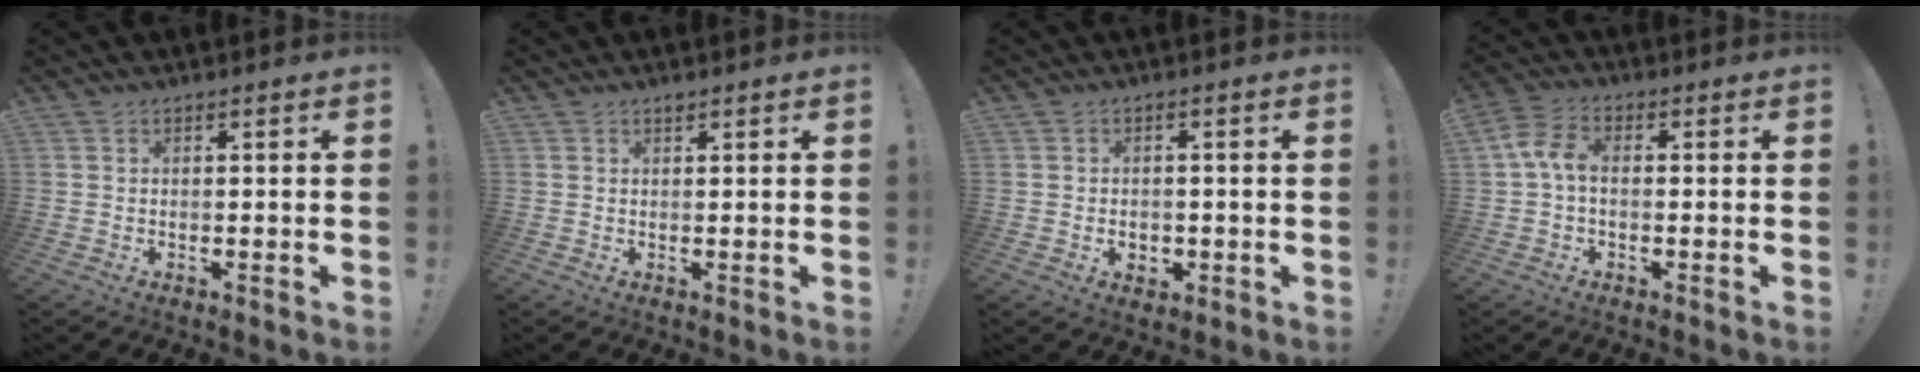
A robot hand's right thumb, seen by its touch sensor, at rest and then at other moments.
{"total": 0.8, "force": [0.7, 0.3, 0.3], "torque": [-0.001, -0.003, 0.012]}
{"total": 3.0, "force": [-0.4, 2.6, 1.4], "torque": [-0.010, -0.003, -0.009]}
{"total": 6.9, "force": [0.1, 4.3, 5.3], "torque": [-0.116, 0.009, 0.004]}